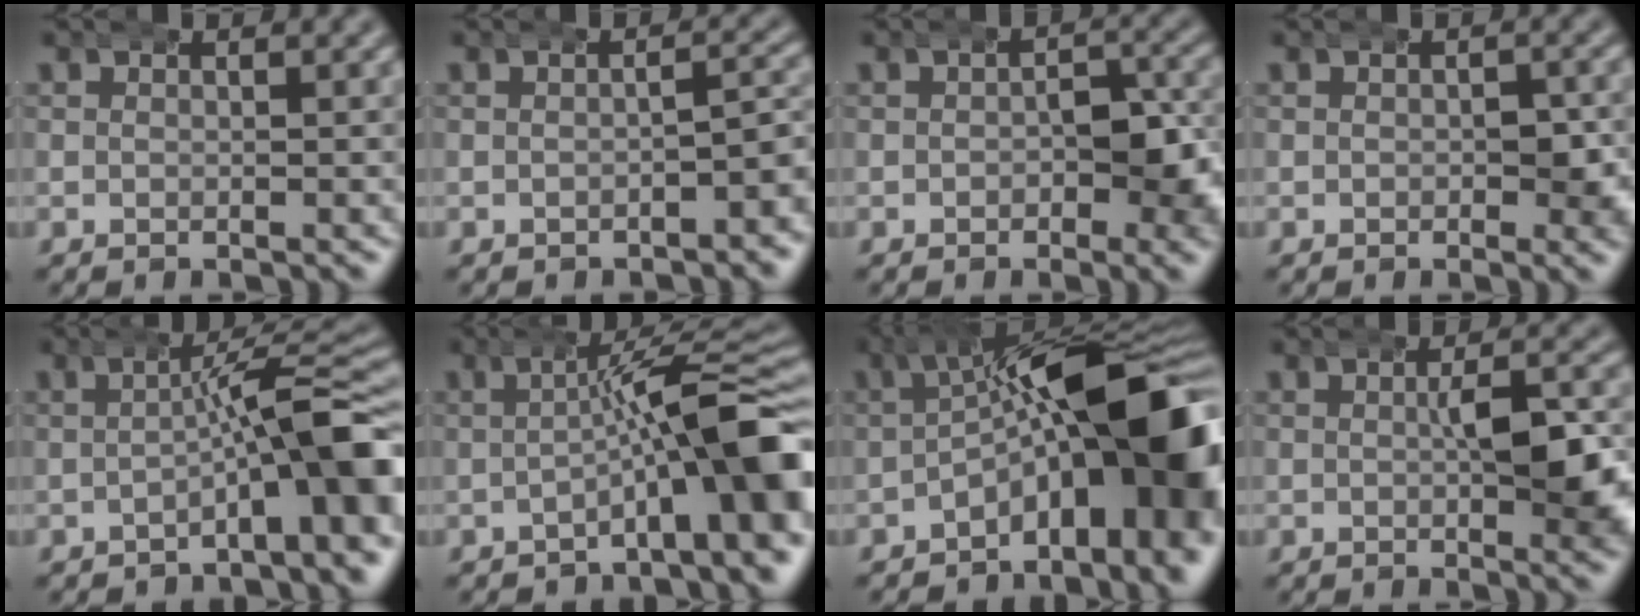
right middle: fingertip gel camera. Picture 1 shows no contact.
{"total": 2.8, "force": [-1.8, 0.9, 1.9], "torque": [-0.027, -0.004, -0.024]}
{"total": 3.0, "force": [-0.6, 1.5, 2.6], "torque": [-0.032, -0.004, -0.014]}
{"total": 1.2, "force": [-0.2, 0.6, 1.0], "torque": [-0.017, -0.002, -0.008]}
{"total": 6.5, "force": [-1.7, 1.4, 6.1], "torque": [-0.089, 0.006, -0.025]}
{"total": 7.3, "force": [-1.8, 1.6, 6.9], "torque": [-0.103, 0.008, -0.029]}
{"total": 13.5, "force": [-1.0, 5.6, 12.3], "torque": [-0.164, -0.001, -0.020]}
{"total": 4.1, "force": [0.1, 0.9, 4.0], "torque": [-0.056, -0.002, -0.003]}